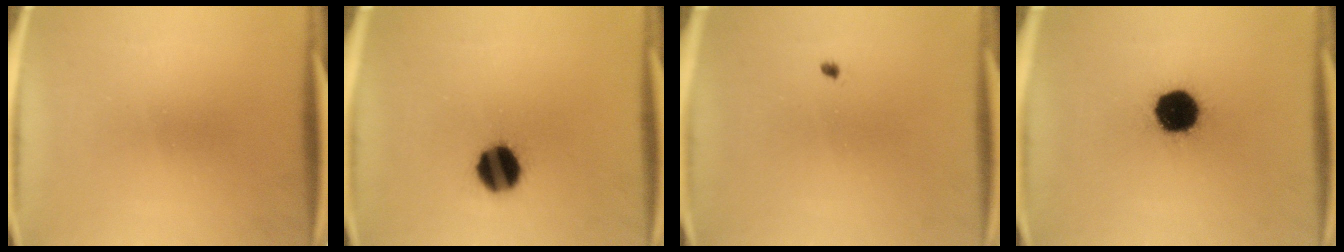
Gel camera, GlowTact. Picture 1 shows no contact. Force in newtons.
{"total": 10.8}
{"total": 0.6}
{"total": 15.1}